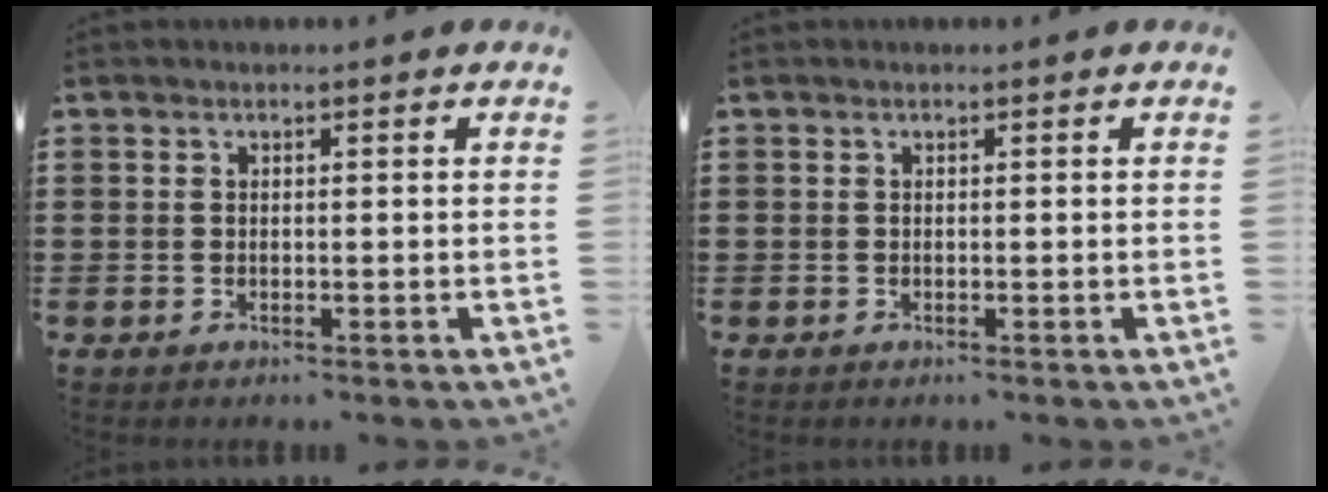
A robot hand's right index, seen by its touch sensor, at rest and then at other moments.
{"total": 0.0}